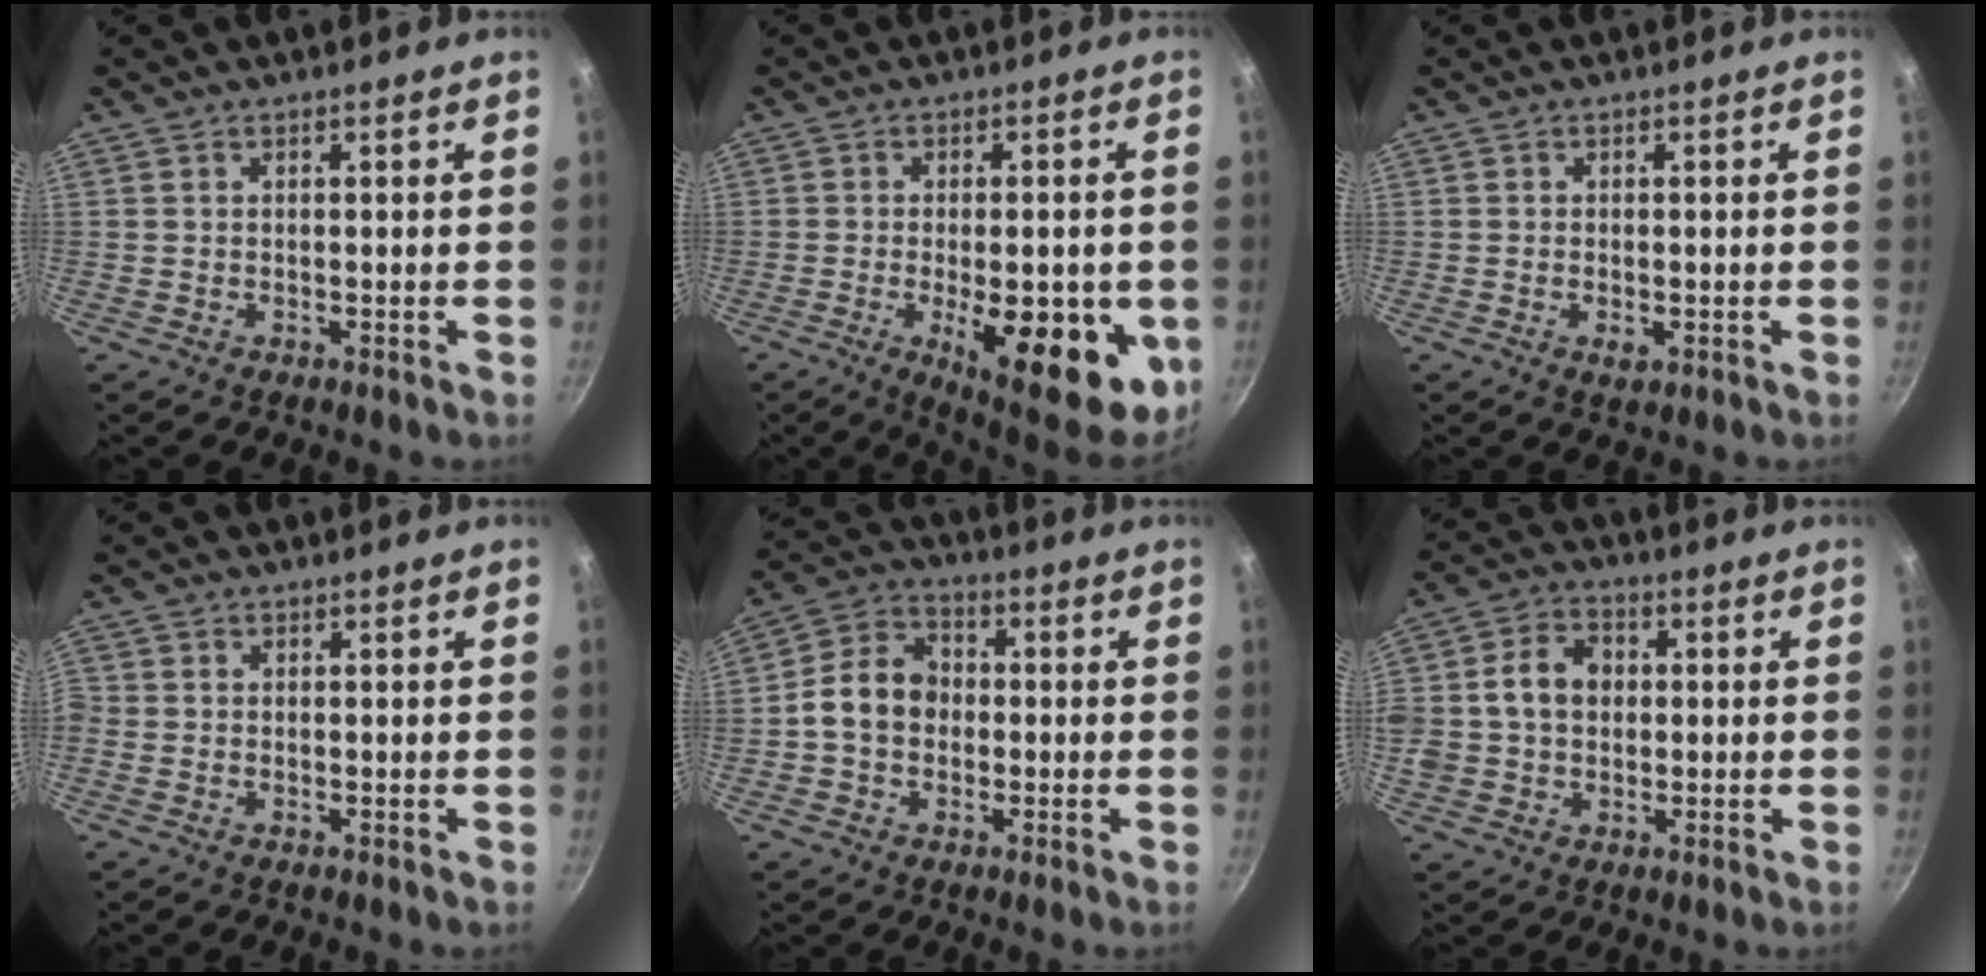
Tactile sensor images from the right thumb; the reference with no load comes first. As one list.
[{"total": 18.6, "force": [-4.7, 7.4, 16.3], "torque": [-0.182, -0.004, -0.052]}, {"total": 1.8, "force": [-0.5, 1.0, 1.4], "torque": [-0.026, -0.003, -0.004]}, {"total": 1.1, "force": [-0.3, 1.0, 0.3], "torque": [-0.006, 0.002, -0.009]}, {"total": 9.4, "force": [-0.7, 7.5, 5.7], "torque": [-0.077, 0.026, -0.031]}, {"total": 9.8, "force": [0.9, 7.9, 5.8], "torque": [-0.081, 0.017, 0.002]}]